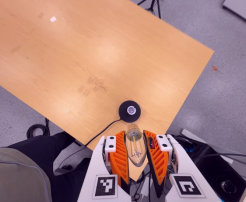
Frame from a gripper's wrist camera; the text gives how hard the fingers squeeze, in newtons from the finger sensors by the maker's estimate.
{"total": 21.7, "left": 24.5, "right": 19.0}